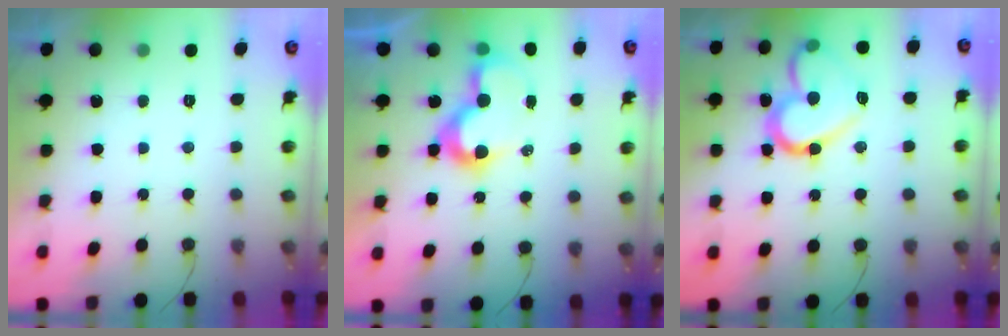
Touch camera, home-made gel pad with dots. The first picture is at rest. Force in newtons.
{"total": 10.0, "press": 10.0, "slide": 0.6}
{"total": 15.1, "press": 15.0, "slide": 0.8}